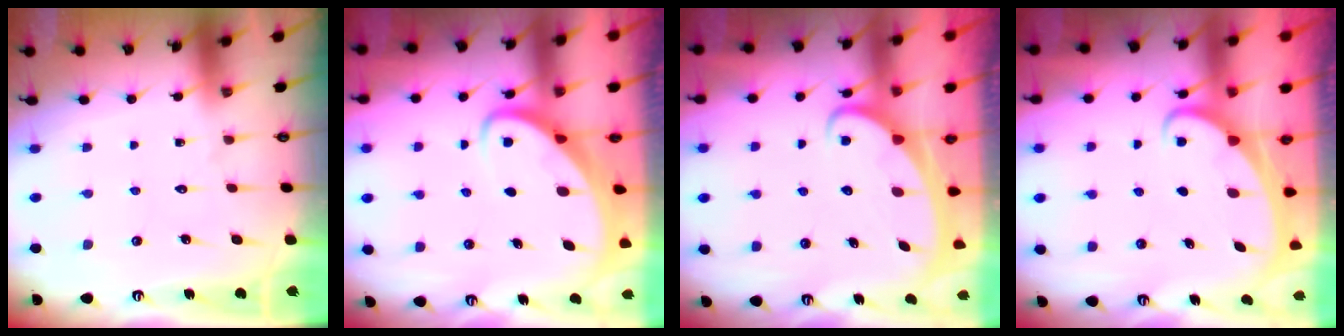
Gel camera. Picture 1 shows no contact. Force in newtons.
{"total": 3.2, "press": 3.2, "slide": 0.4}
{"total": 2.8, "press": 2.8, "slide": 0.2}
{"total": 1.9, "press": 1.9, "slide": 0.3}